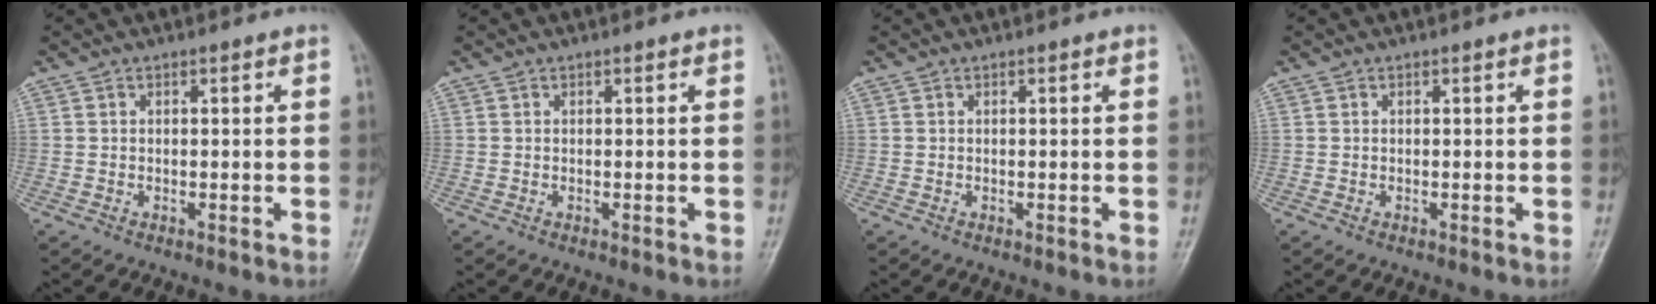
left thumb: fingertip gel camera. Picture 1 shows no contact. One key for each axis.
{"total": 0.0}
{"total": 0.0}
{"total": 0.0}